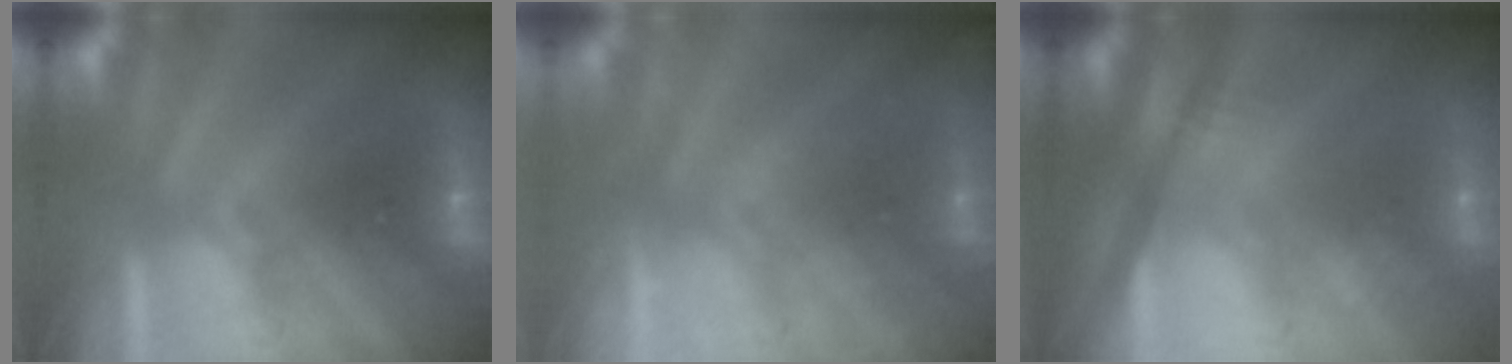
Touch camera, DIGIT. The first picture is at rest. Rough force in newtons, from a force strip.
{"total": 2.1}
{"total": 2.5}